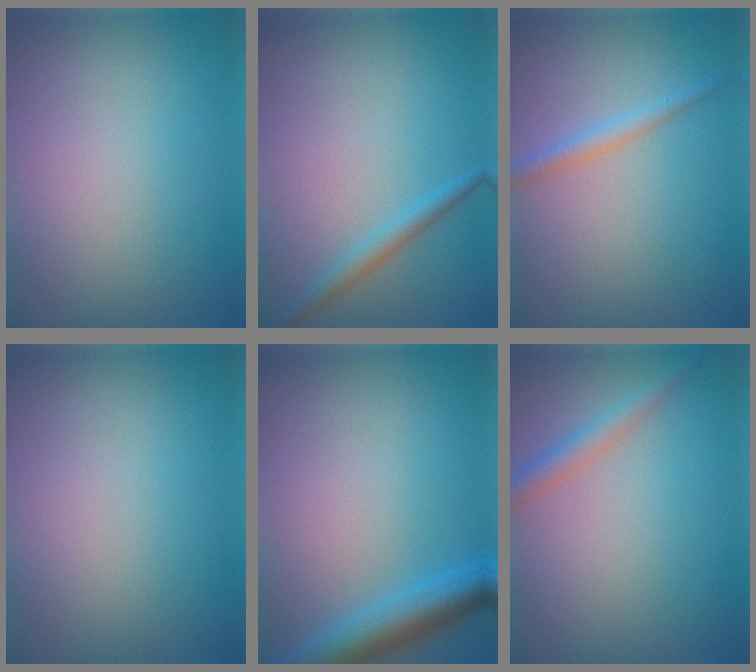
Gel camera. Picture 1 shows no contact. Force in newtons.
{"total": 1.8, "press": 1.8, "slide": 0.1}
{"total": 1.7, "press": 1.7, "slide": 0.0}
{"total": 0.0}
{"total": 5.1, "press": 5.1, "slide": 0.3}
{"total": 2.1, "press": 2.1, "slide": 0.0}